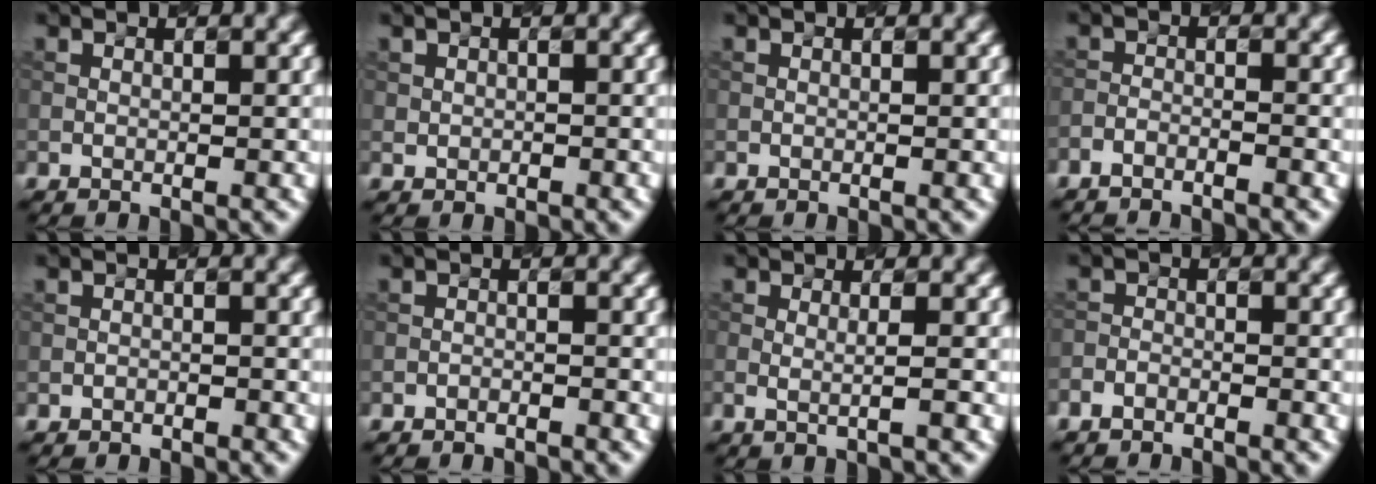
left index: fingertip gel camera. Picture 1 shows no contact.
{"total": 0.9, "force": [0.2, 0.8, 0.3], "torque": [-0.002, -0.001, 0.004]}
{"total": 0.0}
{"total": 1.7, "force": [-1.6, 0.2, 0.7], "torque": [-0.019, 0.003, -0.034]}
{"total": 0.6, "force": [-0.5, 0.4, 0.1], "torque": [0.002, -0.001, -0.008]}
{"total": 0.9, "force": [-0.8, 0.3, 0.2], "torque": [0.001, 0.001, -0.016]}
{"total": 1.7, "force": [0.0, 0.4, 1.6], "torque": [-0.027, -0.004, -0.008]}
{"total": 1.7, "force": [-1.5, 0.7, 0.3], "torque": [-0.005, 0.001, -0.035]}